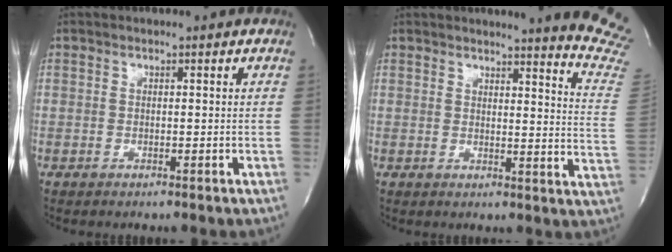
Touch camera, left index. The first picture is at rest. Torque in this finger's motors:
{"motor_torque": [-0.12, -0.22, 0.17, 0.03]}